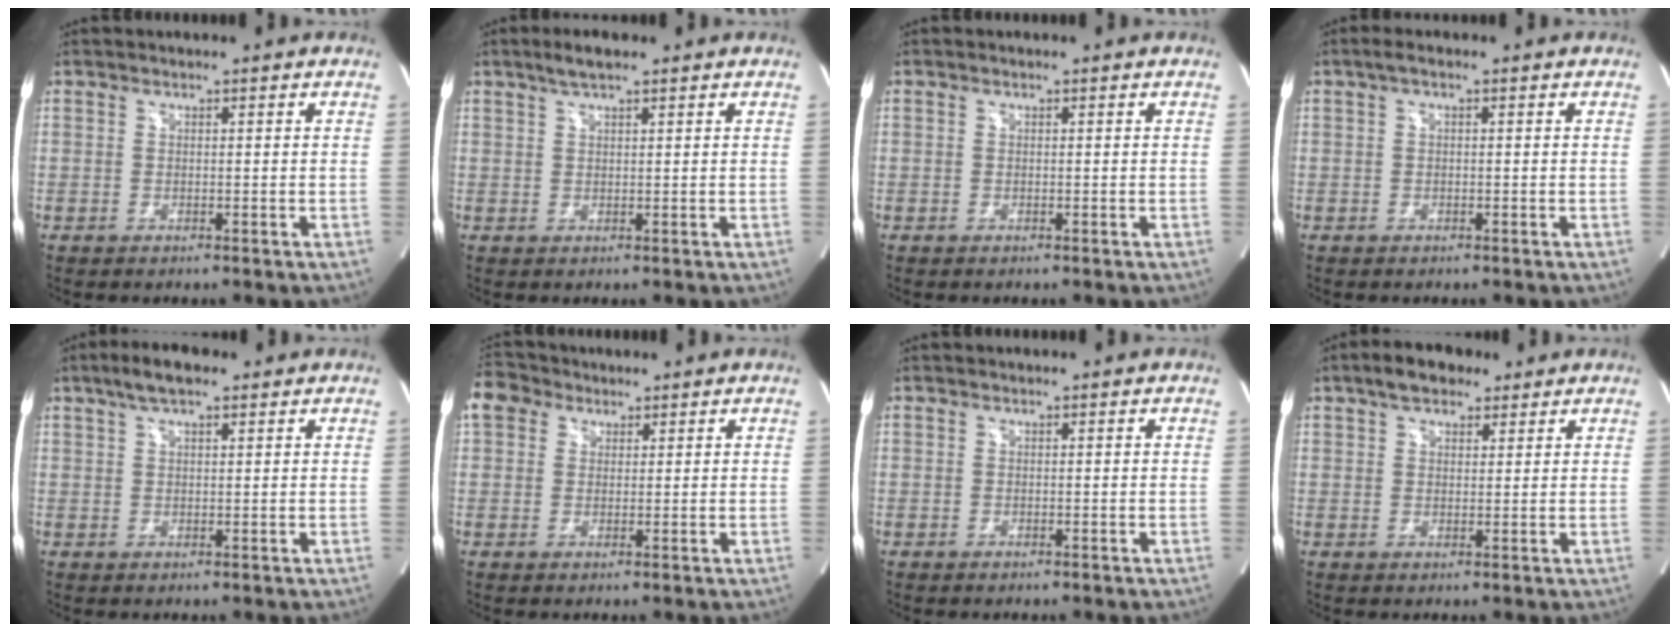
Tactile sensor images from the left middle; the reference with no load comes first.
{"total": 3.4, "force": [2.4, 0.6, 2.3], "torque": [-0.051, 0.011, 0.046]}
{"total": 0.0}
{"total": 1.8, "force": [0.8, 0.5, 1.5], "torque": [-0.029, 0.009, 0.010]}
{"total": 5.6, "force": [3.7, 1.6, 3.9], "torque": [-0.081, 0.021, 0.063]}
{"total": 5.8, "force": [3.2, 4.4, 1.9], "torque": [-0.050, 0.032, 0.065]}
{"total": 0.0}
{"total": 6.4, "force": [4.3, 3.1, 3.5], "torque": [-0.063, 0.025, 0.073]}